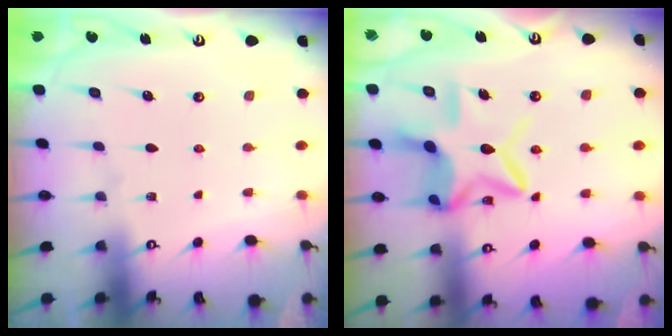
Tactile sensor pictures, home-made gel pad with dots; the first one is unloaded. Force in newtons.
{"total": 12.9, "press": 12.9, "slide": 1.2}